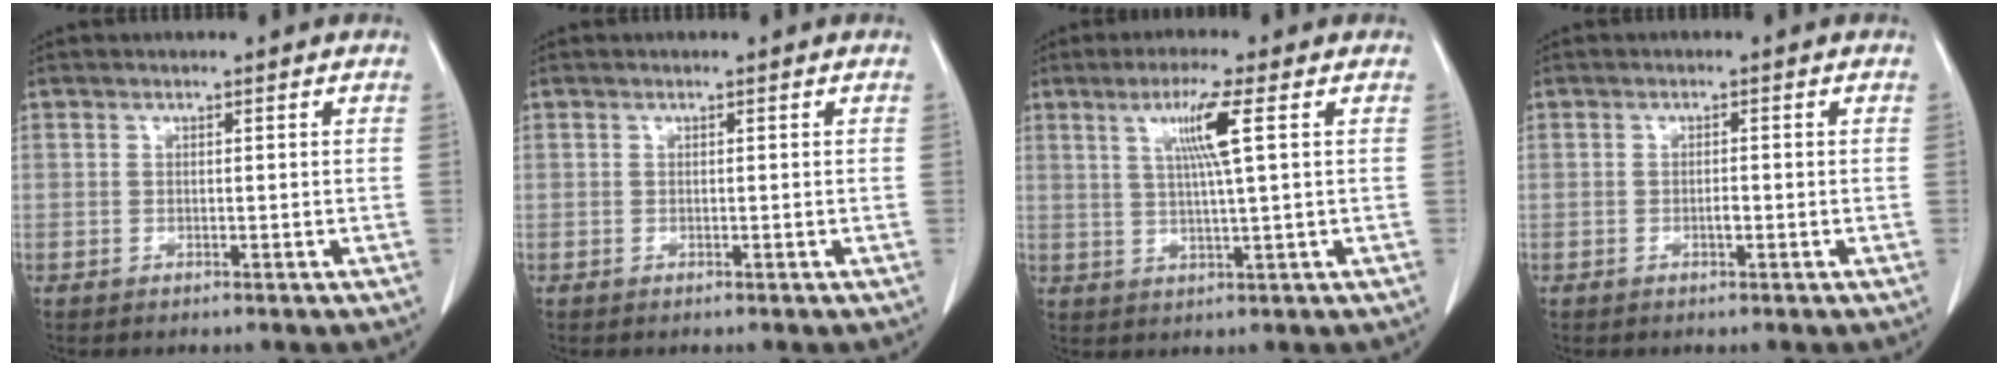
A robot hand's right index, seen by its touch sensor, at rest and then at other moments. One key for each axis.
{"total": 0.0}
{"total": 6.3, "fx": 2.1, "fy": -0.8, "fz": 5.9, "tx": -0.109, "ty": 0.001, "tz": 0.040}
{"total": 1.0, "fx": -0.5, "fy": 0.2, "fz": 0.9, "tx": -0.015, "ty": 0.001, "tz": -0.010}